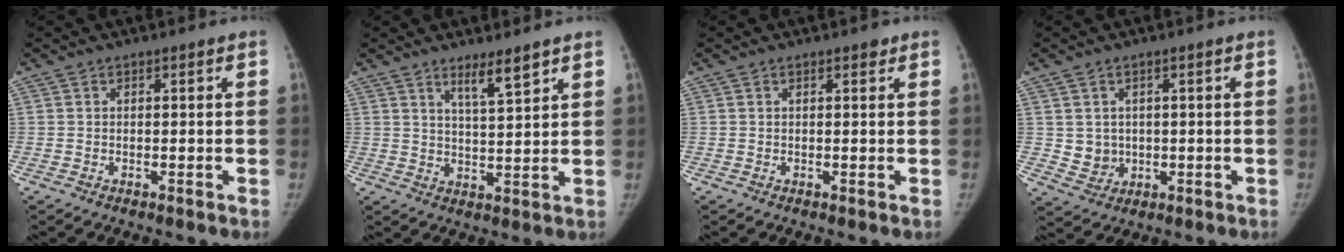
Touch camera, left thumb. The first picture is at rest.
{"total": 5.4, "force": [3.9, 0.6, 3.7], "torque": [-0.056, -0.034, 0.067]}
{"total": 0.8, "force": [0.6, 0.4, 0.4], "torque": [0.000, -0.001, 0.004]}
{"total": 4.0, "force": [0.3, 3.8, 1.5], "torque": [-0.008, -0.004, 0.017]}